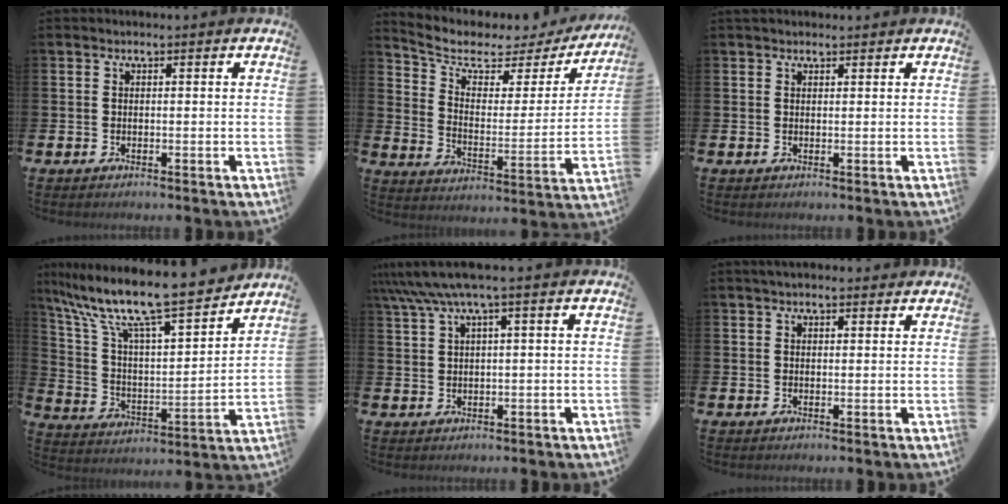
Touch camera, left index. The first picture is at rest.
{"total": 5.9, "force": [4.7, 2.8, 2.3], "torque": [-0.074, -0.037, 0.070]}
{"total": 1.3, "force": [1.2, 0.6, 0.2], "torque": [0.018, -0.003, 0.017]}
{"total": 12.3, "force": [10.6, 1.5, 6.0], "torque": [-0.156, -0.071, 0.180]}
{"total": 5.0, "force": [2.9, 0.2, 4.1], "torque": [-0.082, -0.003, 0.051]}
{"total": 2.0, "force": [1.8, 0.6, 0.7], "torque": [-0.009, 0.001, 0.030]}